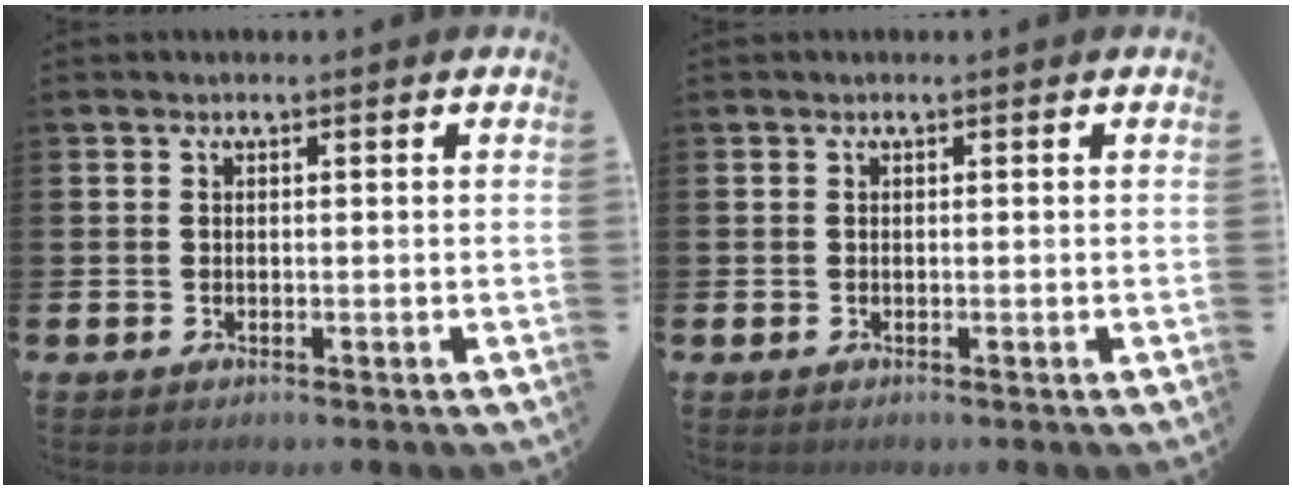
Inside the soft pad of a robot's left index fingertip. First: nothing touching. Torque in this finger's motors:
{"motor_torque": [0.00, 0.00, 0.00, 0.01]}